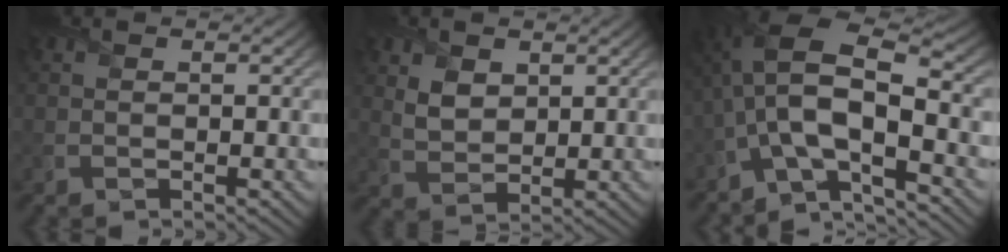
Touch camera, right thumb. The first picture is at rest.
{"total": 3.8, "force": [1.8, 2.6, 2.1], "torque": [-0.052, -0.005, 0.037]}
{"total": 11.8, "force": [-3.8, 5.1, 9.9], "torque": [-0.190, 0.009, -0.079]}